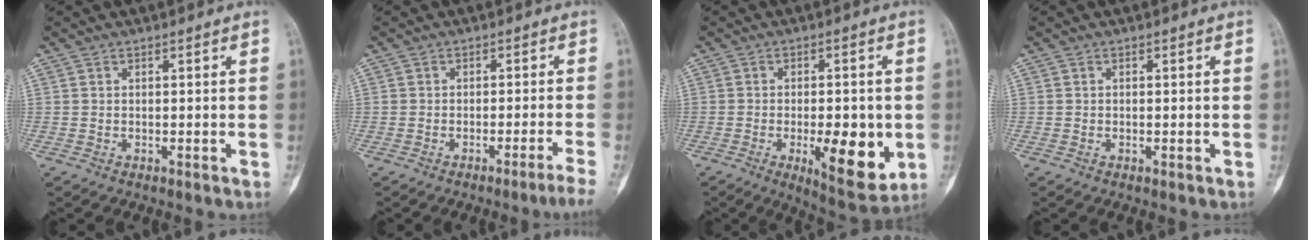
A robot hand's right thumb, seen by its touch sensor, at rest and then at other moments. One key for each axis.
{"total": 4.2, "fx": -3.2, "fy": -1.2, "fz": 2.4, "tx": -0.046, "ty": 0.016, "tz": -0.046}
{"total": 12.3, "fx": -2.8, "fy": 4.7, "fz": 11.0, "tx": -0.139, "ty": -0.015, "tz": -0.030}
{"total": 0.0}